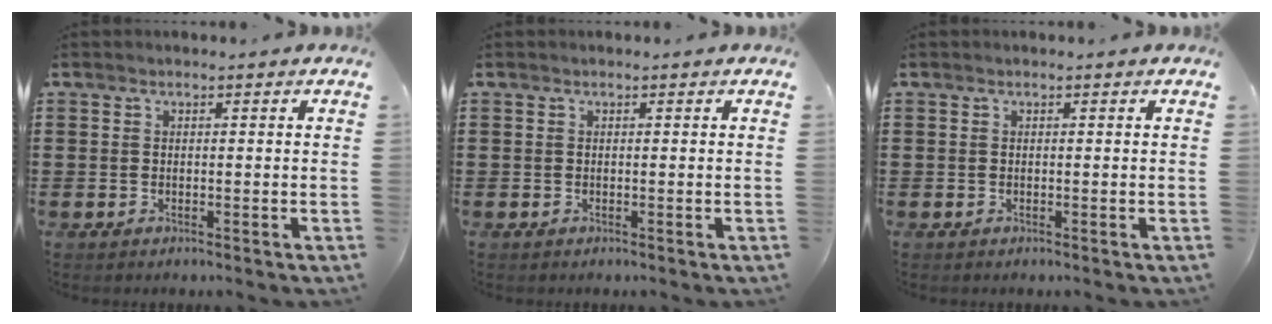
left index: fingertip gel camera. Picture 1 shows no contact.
{"total": 0.0}
{"total": 0.0}